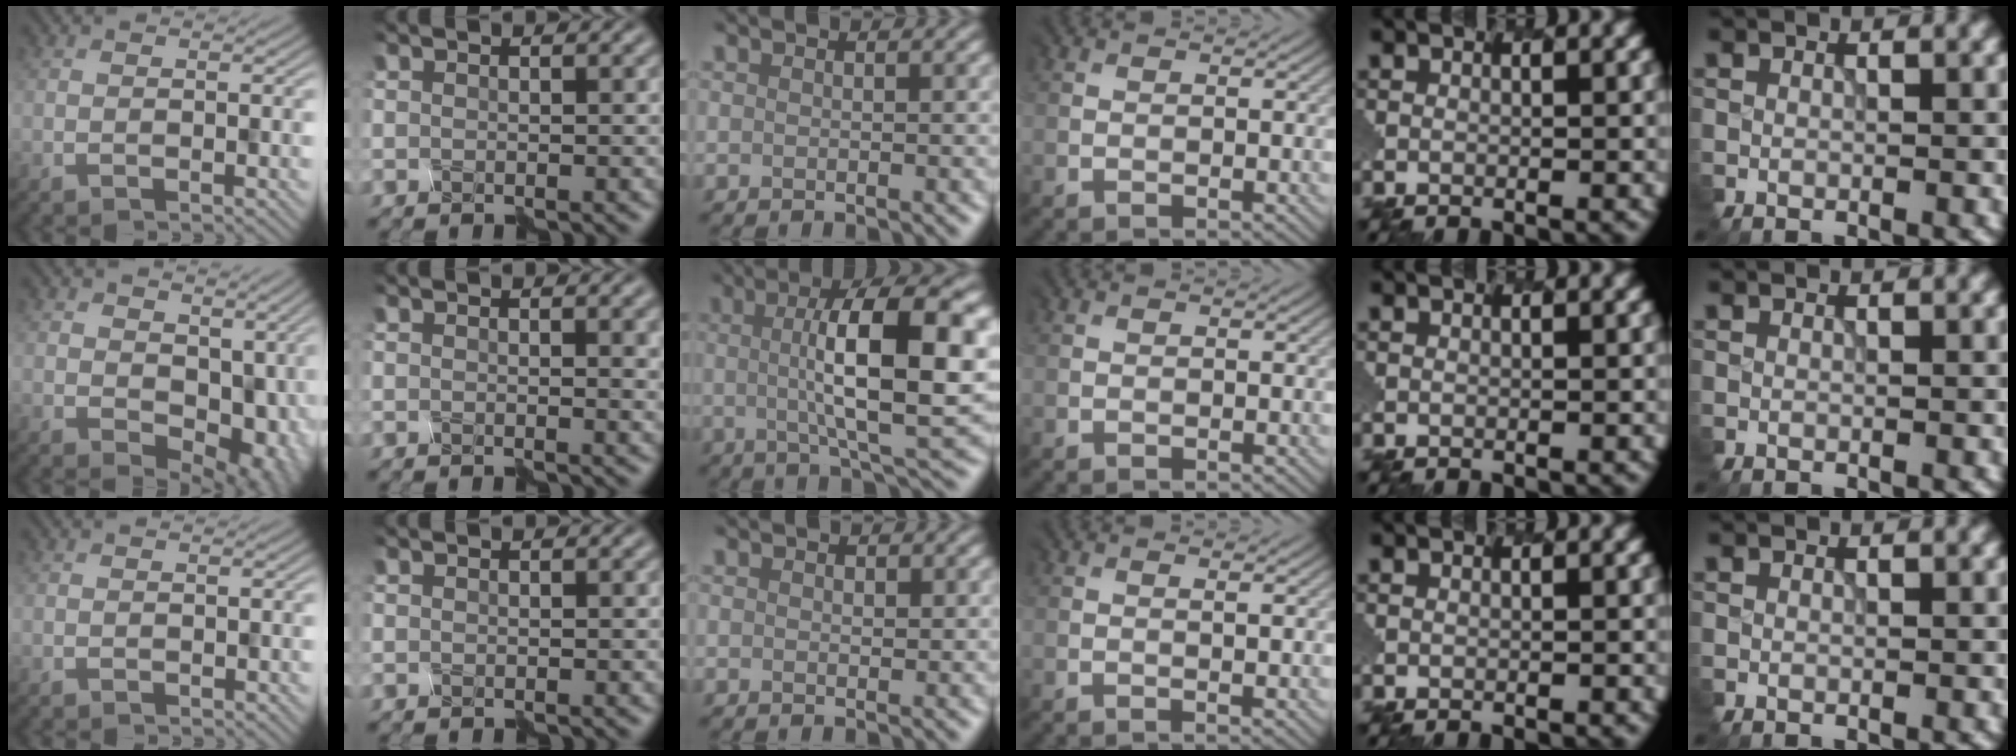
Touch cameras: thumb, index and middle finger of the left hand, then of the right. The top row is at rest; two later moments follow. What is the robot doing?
{"motion": "disassemble", "object": "spray bottle"}